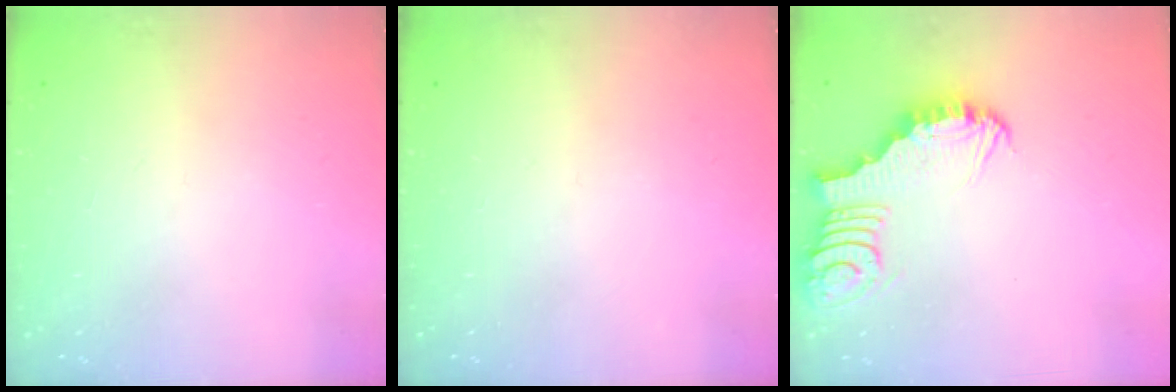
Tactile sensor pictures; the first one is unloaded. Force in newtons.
{"total": 0.0}
{"total": 3.6, "press": 3.6, "slide": 0.4}